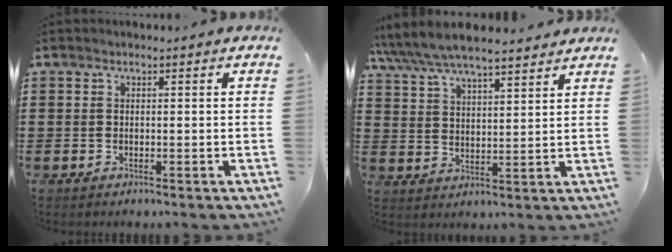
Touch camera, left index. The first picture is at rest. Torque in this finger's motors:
{"motor_torque": [2.14, 0.00, 0.15, -0.04]}